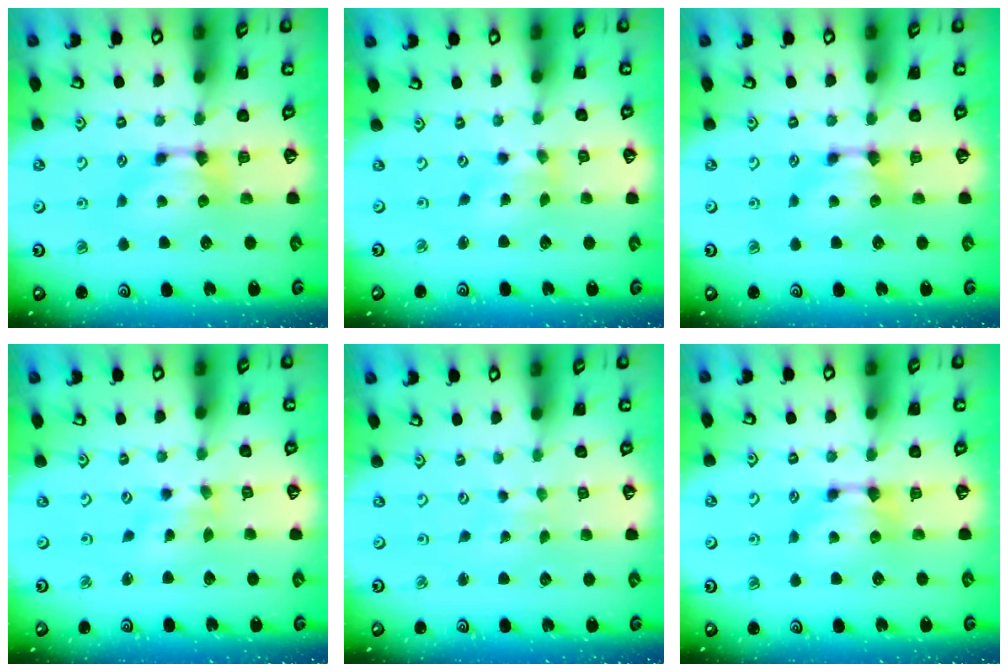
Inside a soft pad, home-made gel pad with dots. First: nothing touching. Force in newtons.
{"total": 1.5, "press": 1.1, "slide": 1.0}
{"total": 0.0}
{"total": 2.3, "press": 2.1, "slide": 0.9}
{"total": 5.3, "press": 5.3, "slide": 0.2}
{"total": 0.0}